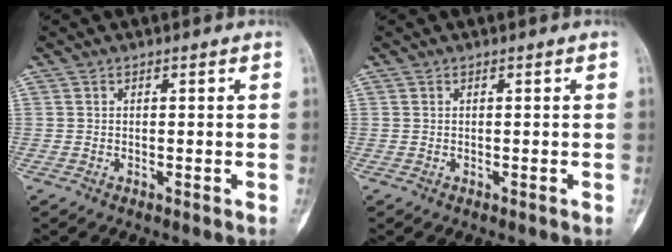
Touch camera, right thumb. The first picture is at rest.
{"total": 0.0}